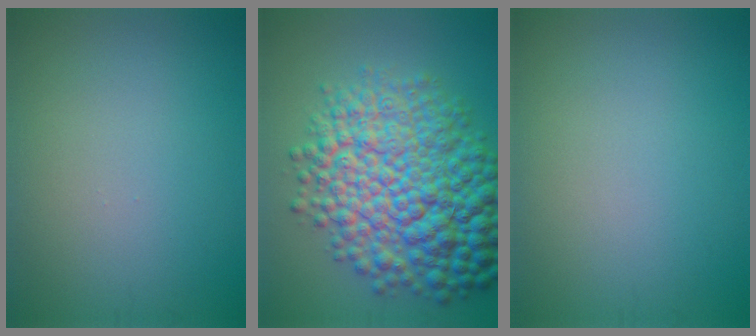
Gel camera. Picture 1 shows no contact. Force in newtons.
{"total": 12.8, "press": 12.8, "slide": 0.2}
{"total": 0.0}